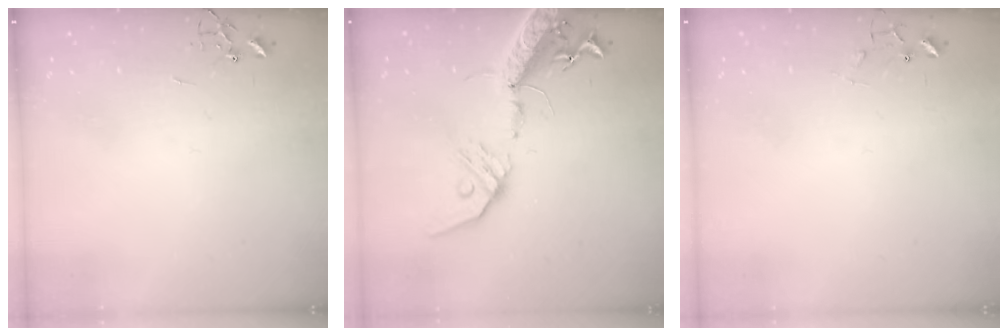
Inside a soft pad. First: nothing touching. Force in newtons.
{"total": 18.2, "press": 17.7, "slide": 4.0}
{"total": 5.7, "press": 5.7, "slide": 0.2}